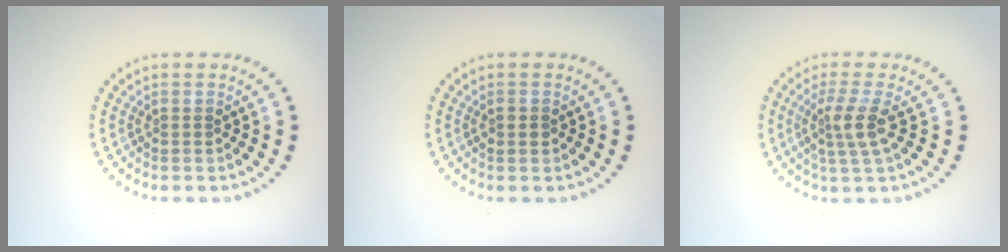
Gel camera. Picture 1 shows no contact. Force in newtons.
{"total": 1.1, "press": 1.1, "slide": 0.1}
{"total": 2.7, "press": 2.1, "slide": 1.7}